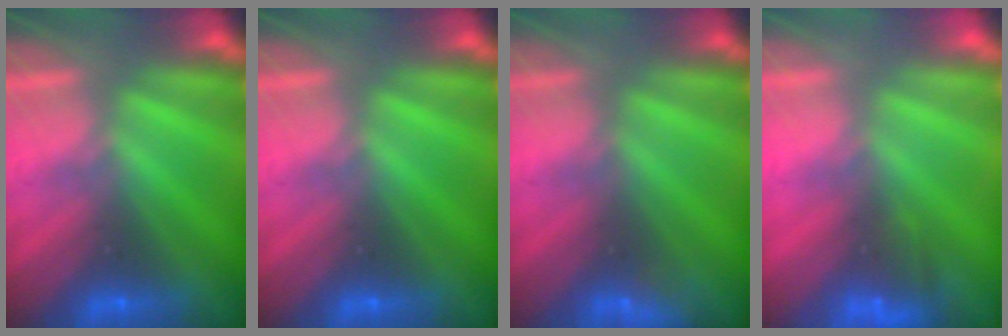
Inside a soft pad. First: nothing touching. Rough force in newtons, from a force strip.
{"total": 0.0}
{"total": 2.9}
{"total": 4.5}